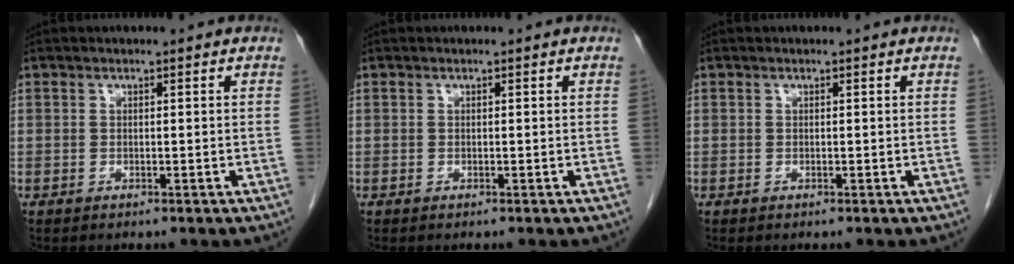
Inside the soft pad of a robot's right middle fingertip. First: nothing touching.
{"total": 0.0}
{"total": 0.0}